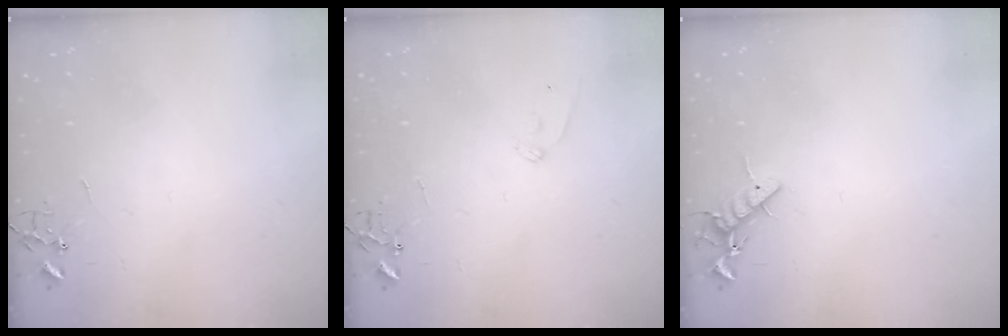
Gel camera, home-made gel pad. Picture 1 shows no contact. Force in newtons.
{"total": 7.1, "press": 7.0, "slide": 0.7}
{"total": 8.6, "press": 8.5, "slide": 1.3}